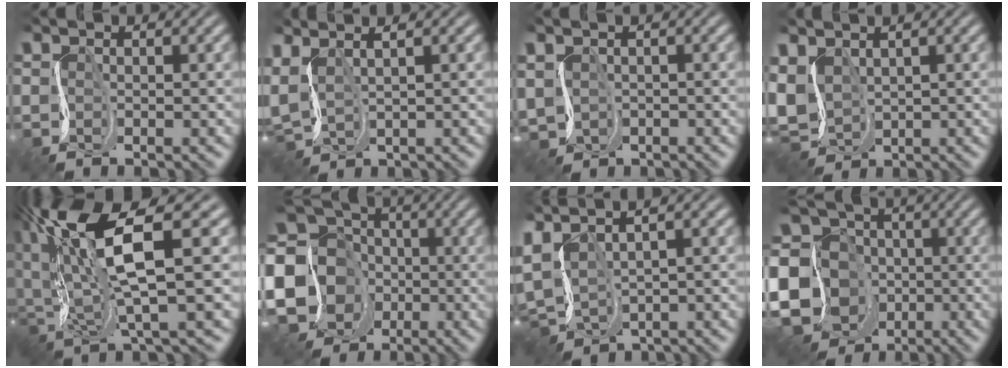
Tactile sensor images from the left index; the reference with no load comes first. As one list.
[{"total": 3.5, "force": [1.3, 1.2, 3.0], "torque": [-0.080, 0.015, 0.027]}, {"total": 2.6, "force": [-0.6, 2.2, 1.4], "torque": [-0.040, -0.013, -0.009]}, {"total": 5.0, "force": [0.3, 3.3, 3.7], "torque": [-0.104, 0.003, 0.000]}, {"total": 12.0, "force": [3.8, 3.1, 11.0], "torque": [-0.229, 0.014, 0.070]}, {"total": 15.9, "force": [-4.5, 14.1, 5.6], "torque": [-0.150, -0.002, -0.116]}, {"total": 5.0, "force": [-0.7, 2.4, 4.3], "torque": [-0.113, -0.007, -0.013]}, {"total": 18.4, "force": [-5.7, 16.0, 7.1], "torque": [-0.173, -0.003, -0.141]}]